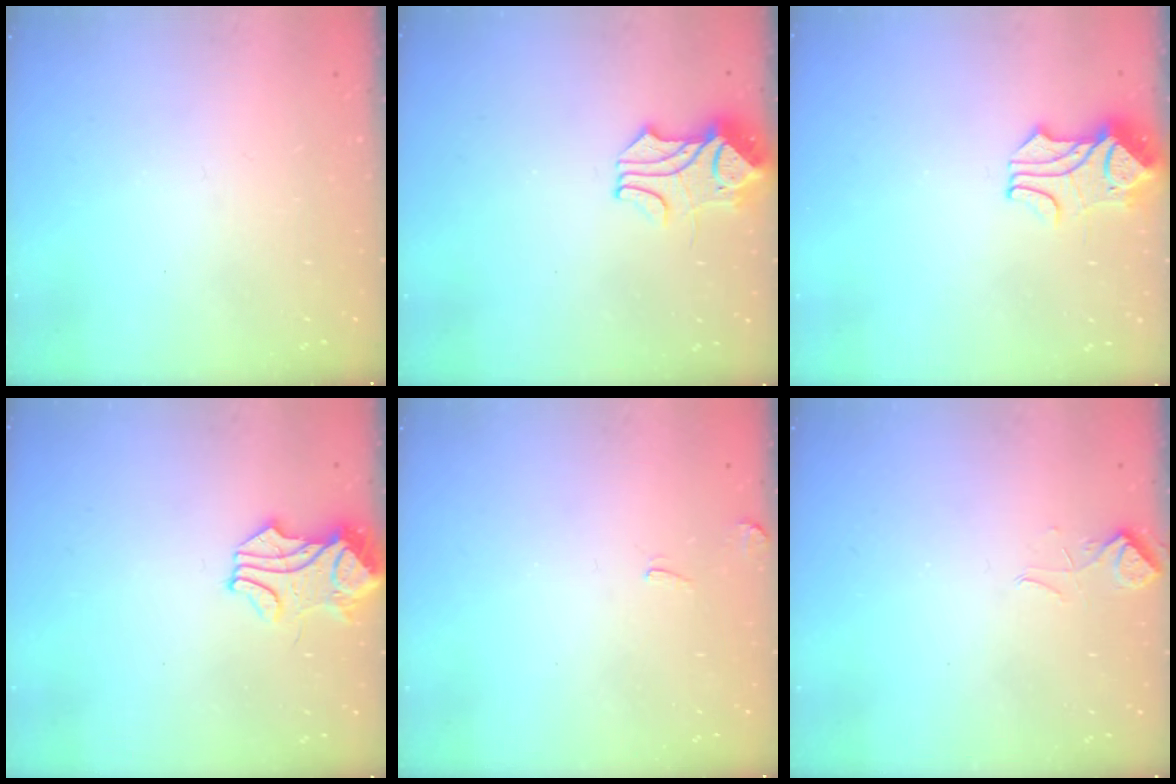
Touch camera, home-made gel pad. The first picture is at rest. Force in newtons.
{"total": 2.0, "press": 1.7, "slide": 1.0}
{"total": 1.7, "press": 1.3, "slide": 1.0}
{"total": 1.9, "press": 1.8, "slide": 0.8}
{"total": 4.1, "press": 4.1, "slide": 0.3}
{"total": 2.2, "press": 2.1, "slide": 0.7}